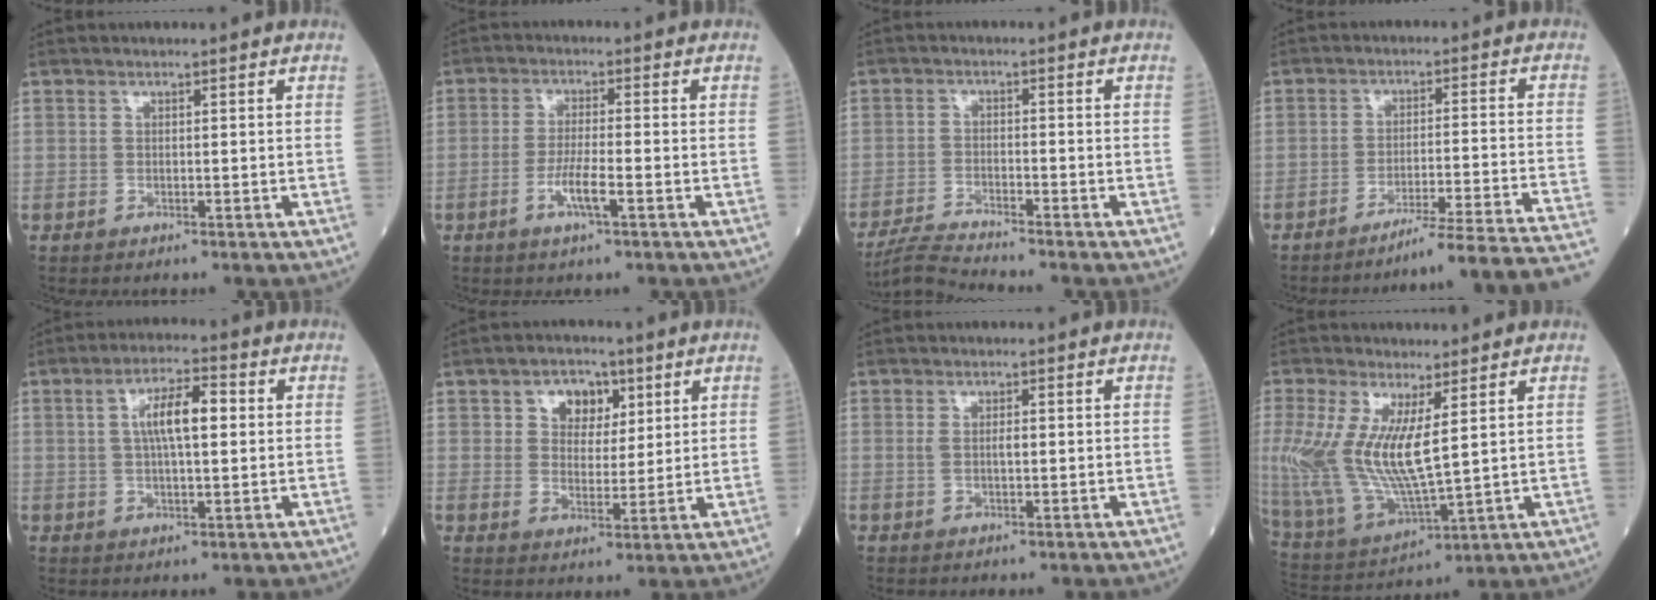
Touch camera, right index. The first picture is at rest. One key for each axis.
{"total": 4.5, "fx": -1.9, "fy": 0.3, "fz": 4.1, "tx": -0.080, "ty": -0.005, "tz": -0.037}
{"total": 5.2, "fx": -4.9, "fy": -1.7, "fz": 0.8, "tx": -0.023, "ty": -0.020, "tz": -0.096}
{"total": 18.4, "fx": -16.7, "fy": -3.2, "fz": 7.1, "tx": -0.038, "ty": -0.020, "tz": -0.222}
{"total": 7.3, "fx": 1.4, "fy": 1.8, "fz": 6.9, "tx": -0.127, "ty": 0.017, "tz": 0.023}
{"total": 5.7, "fx": 2.8, "fy": 3.7, "fz": 3.3, "tx": -0.049, "ty": 0.011, "tz": 0.047}
{"total": 1.6, "fx": 0.1, "fy": 0.5, "fz": 1.5, "tx": -0.031, "ty": 0.002, "tz": 0.003}
{"total": 13.3, "fx": 2.7, "fy": 3.3, "fz": 12.6, "tx": -0.291, "ty": -0.013, "tz": 0.066}